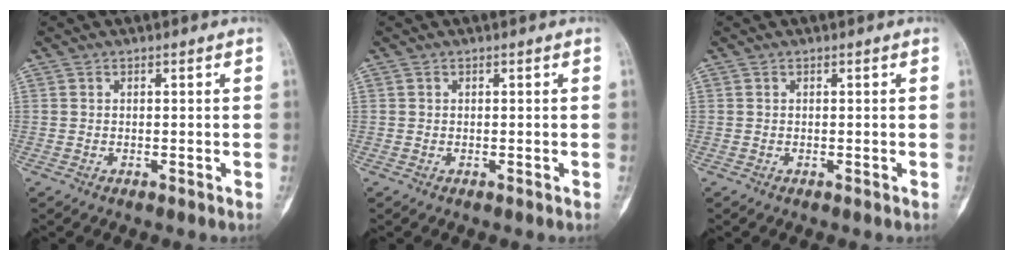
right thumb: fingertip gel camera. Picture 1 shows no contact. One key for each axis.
{"total": 0.0}
{"total": 0.0}